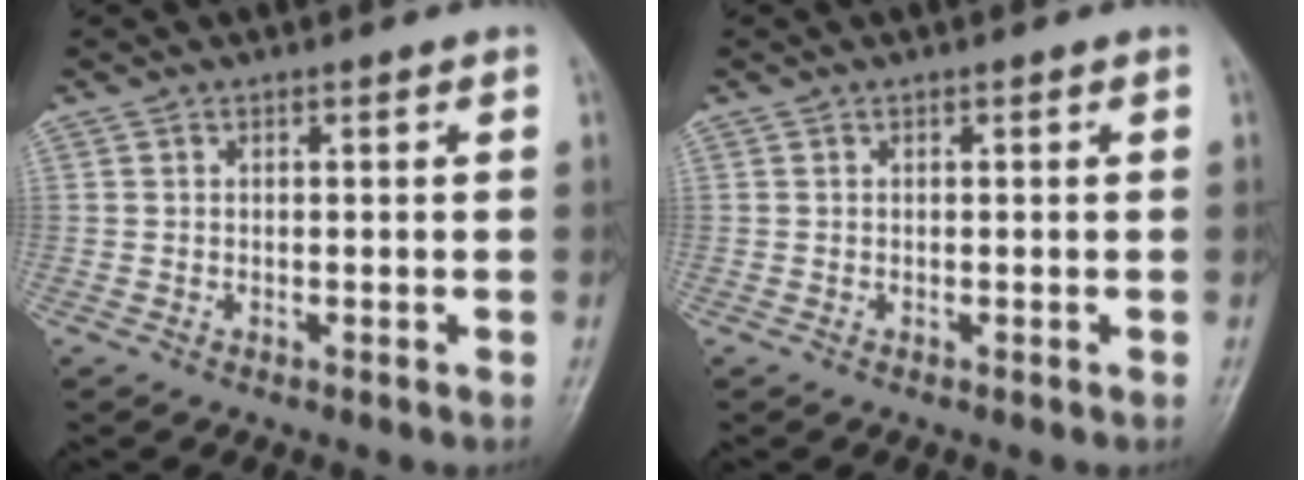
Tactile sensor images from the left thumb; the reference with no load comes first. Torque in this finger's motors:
{"motor_torque": [0.00, 0.00, 0.00, 0.00, 0.00]}